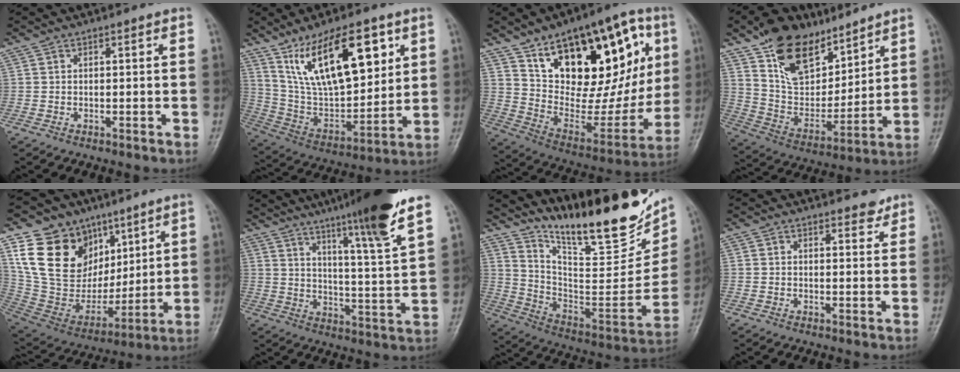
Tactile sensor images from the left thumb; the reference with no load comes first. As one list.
[{"total": 21.4, "force": [10.3, 9.4, 16.3], "torque": [-0.237, -0.038, 0.195]}, {"total": 30.0, "force": [12.6, 14.6, 23.0], "torque": [-0.289, -0.007, 0.213]}, {"total": 18.6, "force": [12.5, 9.7, 9.7], "torque": [-0.115, -0.061, 0.234]}, {"total": 21.5, "force": [10.0, 16.0, 10.4], "torque": [-0.152, -0.022, 0.205]}, {"total": 18.0, "force": [13.3, -0.3, 12.2], "torque": [-0.176, -0.068, 0.193]}, {"total": 28.3, "force": [20.1, 8.5, 18.1], "torque": [-0.238, -0.104, 0.313]}, {"total": 2.2, "force": [1.9, 0.9, 0.6], "torque": [0.007, -0.014, 0.022]}]